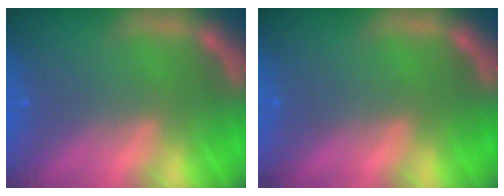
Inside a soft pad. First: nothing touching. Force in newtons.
{"total": 0.0}